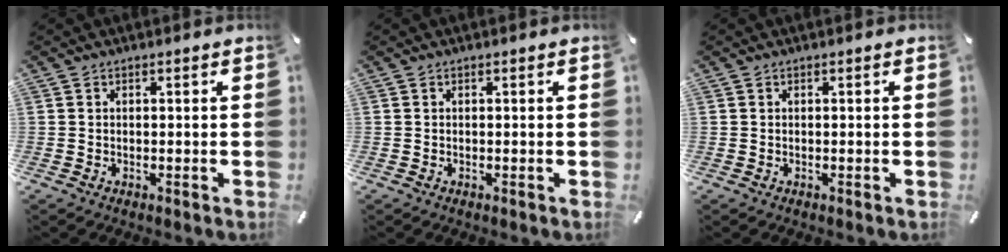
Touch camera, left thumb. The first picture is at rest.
{"total": 0.0}
{"total": 0.0}